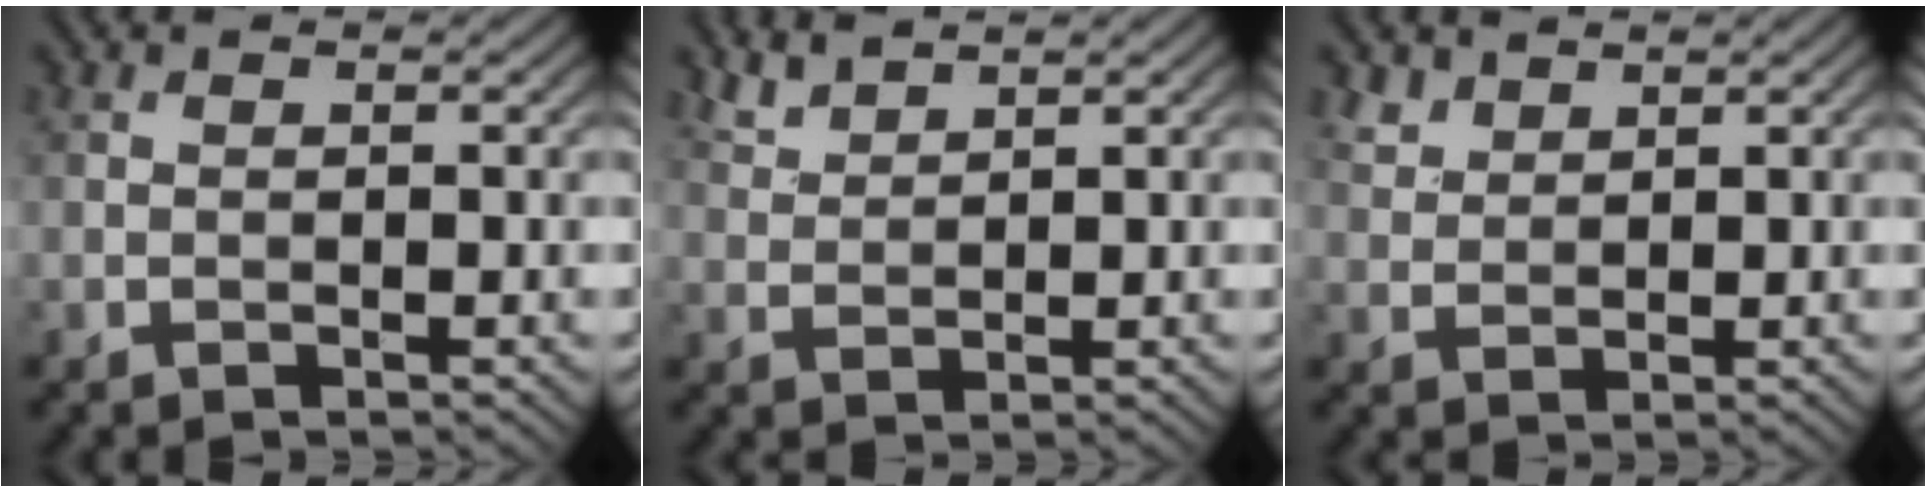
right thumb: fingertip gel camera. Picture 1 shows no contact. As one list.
[{"total": 2.8, "force": [2.5, 0.5, 1.0], "torque": [-0.027, 0.002, 0.059]}, {"total": 2.5, "force": [2.0, 1.3, 0.7], "torque": [-0.023, 0.002, 0.051]}]